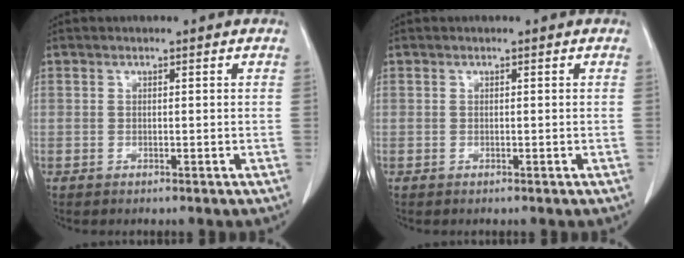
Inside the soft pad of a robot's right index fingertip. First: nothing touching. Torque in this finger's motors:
{"motor_torque": [0.01, 0.00, 0.00, 0.00]}